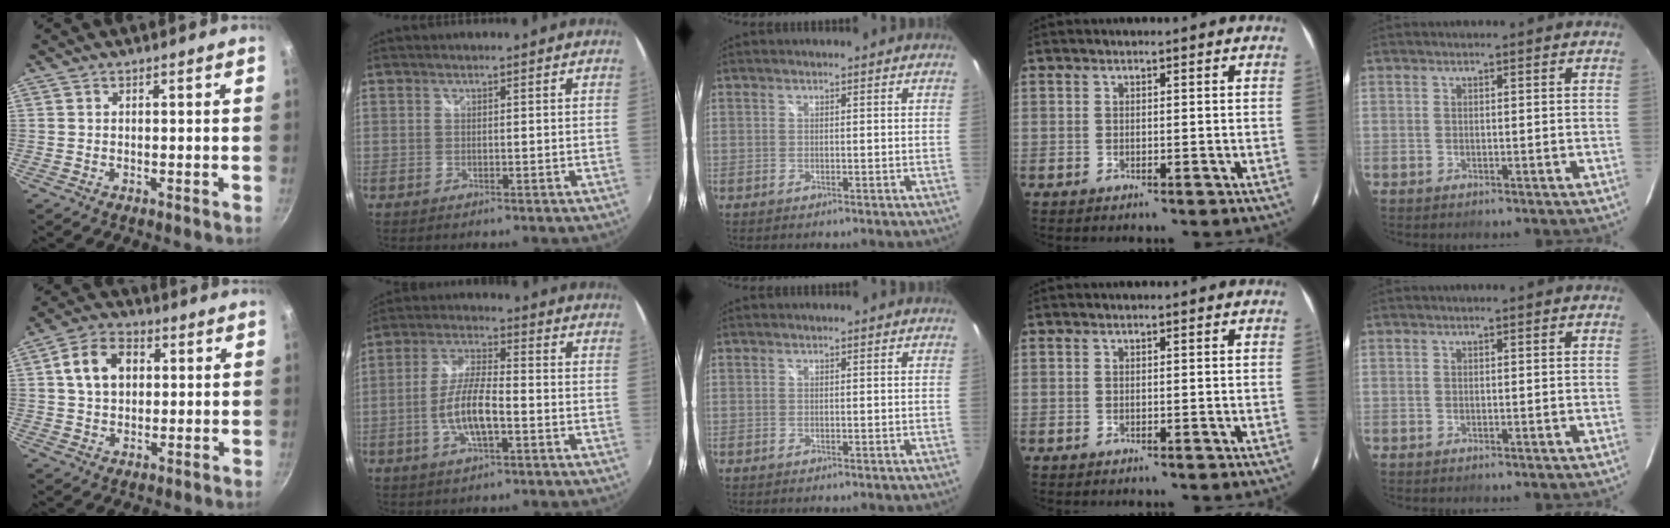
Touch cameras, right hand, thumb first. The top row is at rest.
{"thumb": {"total": 9.5, "force": [2.1, 7.0, 6.1], "torque": [-0.087, 0.013, 0.028]}, "index": {"total": 8.8, "force": [-2.7, 2.5, 8.0], "torque": [-0.164, 0.002, -0.051]}}